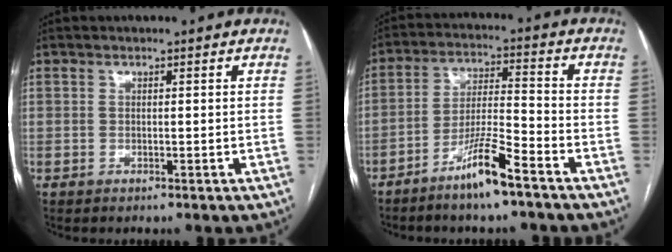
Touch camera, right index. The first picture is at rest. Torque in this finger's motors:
{"motor_torque": [0.81, -0.28, 0.44, 0.09]}